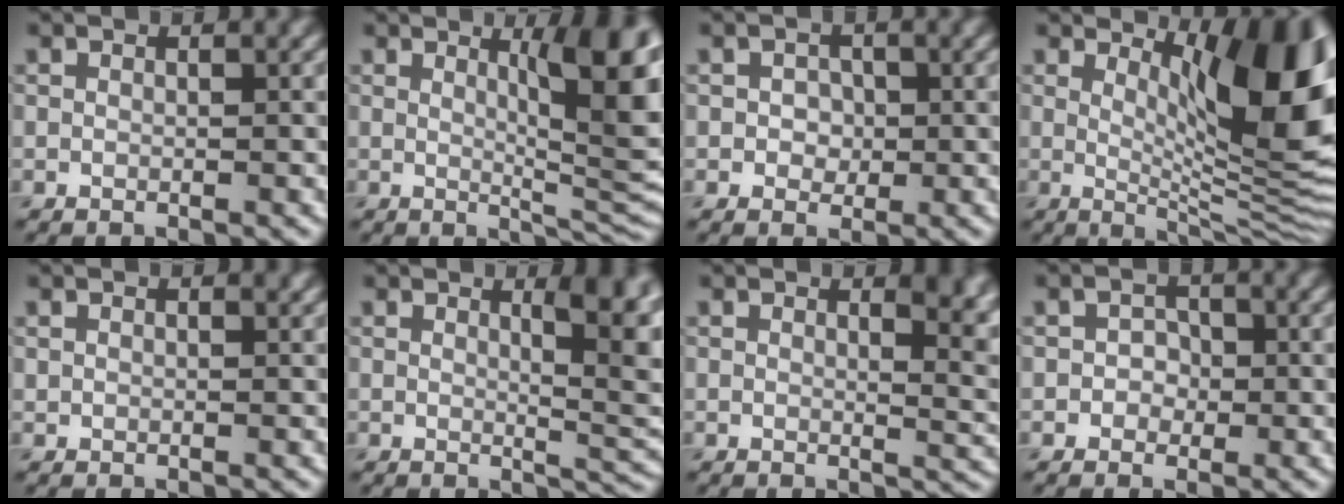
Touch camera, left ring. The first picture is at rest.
{"total": 9.2, "force": [2.6, 2.5, 8.4], "torque": [-0.097, -0.003, 0.042]}
{"total": 1.6, "force": [0.0, 1.3, 0.9], "torque": [-0.014, -0.002, -0.002]}
{"total": 12.3, "force": [3.3, 4.1, 11.1], "torque": [-0.128, -0.003, 0.051]}
{"total": 0.7, "force": [0.7, 0.2, 0.1], "torque": [-0.002, -0.001, 0.013]}
{"total": 6.5, "force": [2.0, 2.2, 5.7], "torque": [-0.050, -0.005, 0.030]}
{"total": 5.7, "force": [2.8, 2.6, 4.2], "torque": [-0.014, 0.002, 0.042]}
{"total": 1.5, "force": [-0.2, 1.3, 0.6], "torque": [0.002, 0.000, -0.010]}